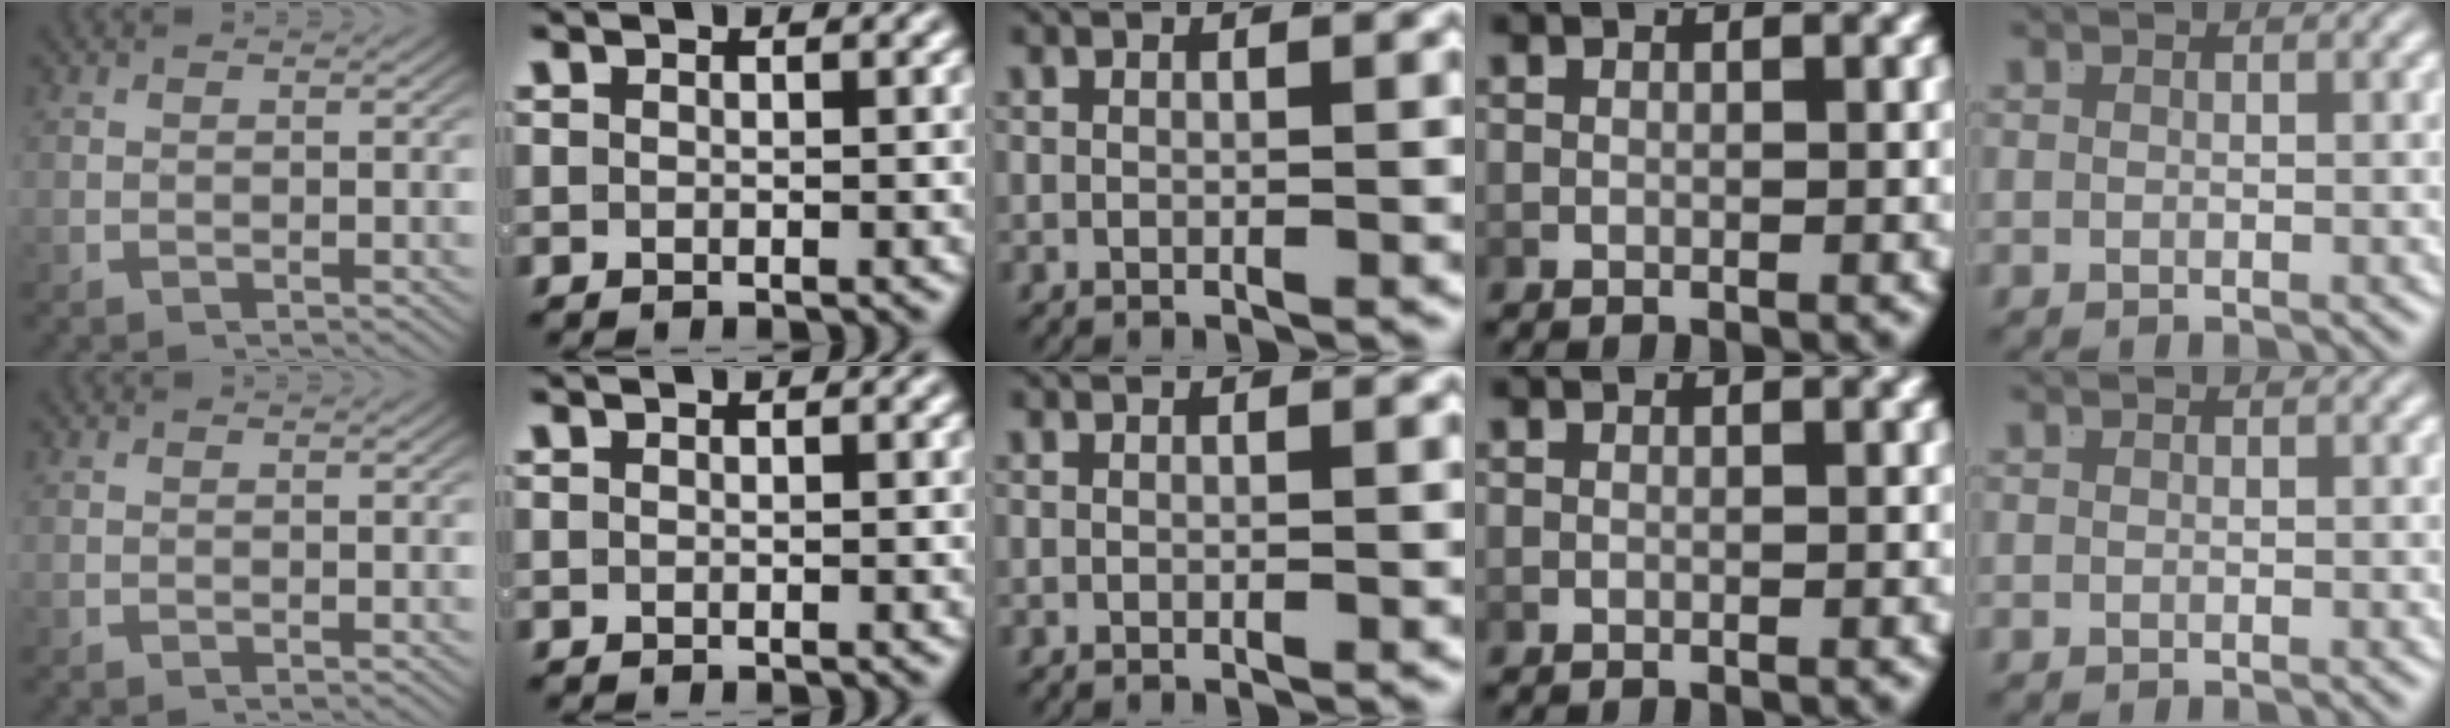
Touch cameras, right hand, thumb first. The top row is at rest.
{}